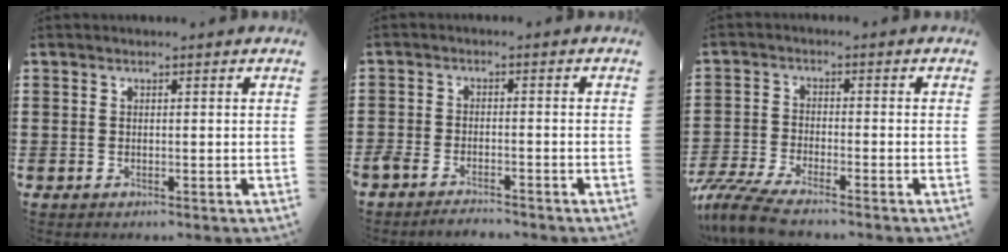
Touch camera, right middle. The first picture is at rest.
{"total": 2.8, "force": [-2.8, 0.4, 0.4], "torque": [-0.026, -0.004, -0.063]}
{"total": 5.9, "force": [-5.3, 0.5, 2.7], "torque": [-0.084, -0.023, -0.111]}